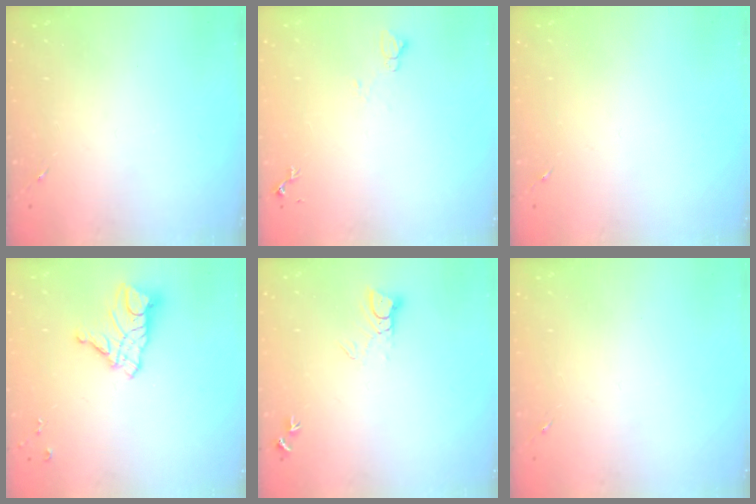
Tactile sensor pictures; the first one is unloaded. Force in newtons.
{"total": 6.1, "press": 6.0, "slide": 0.8}
{"total": 0.0}
{"total": 13.4, "press": 13.3, "slide": 1.2}
{"total": 4.3, "press": 4.3, "slide": 0.2}
{"total": 0.0}